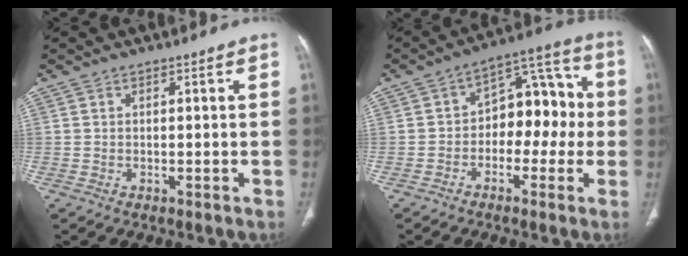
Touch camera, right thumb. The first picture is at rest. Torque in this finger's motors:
{"motor_torque": [-0.30, 0.61, -0.07, 0.24, 0.00]}